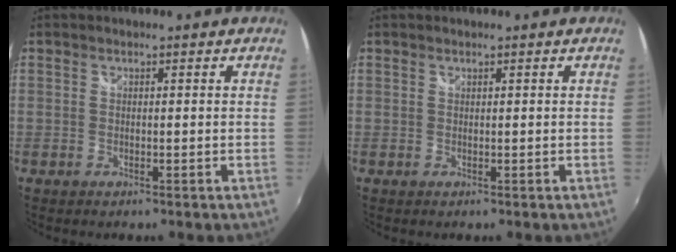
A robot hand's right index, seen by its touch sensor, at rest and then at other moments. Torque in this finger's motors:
{"motor_torque": [-0.05, -0.14, 0.04, 0.01]}